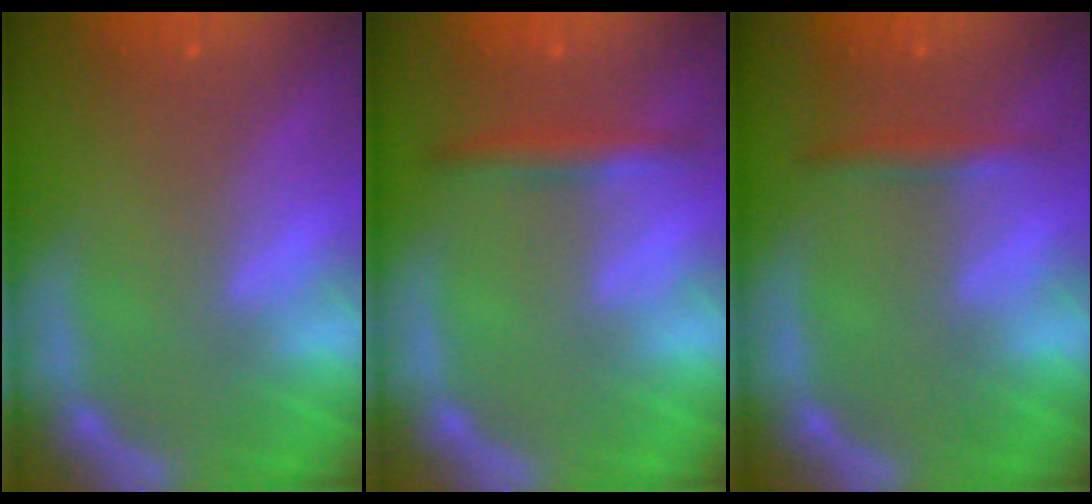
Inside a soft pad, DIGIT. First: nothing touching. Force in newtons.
{"total": 2.4}
{"total": 1.9}